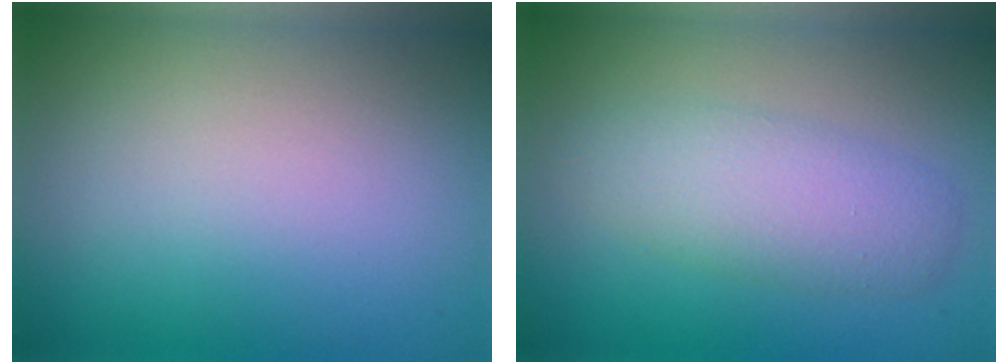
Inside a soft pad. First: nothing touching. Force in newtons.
{"total": 4.0, "press": 4.0, "slide": 0.1}